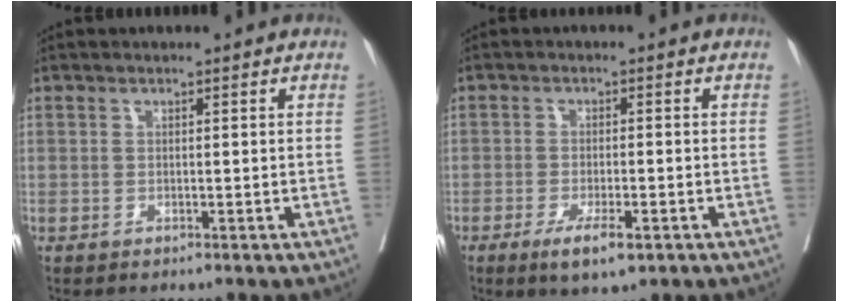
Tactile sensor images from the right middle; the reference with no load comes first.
{"total": 5.1, "force": [-2.8, 1.2, 4.1], "torque": [-0.071, -0.008, -0.041]}